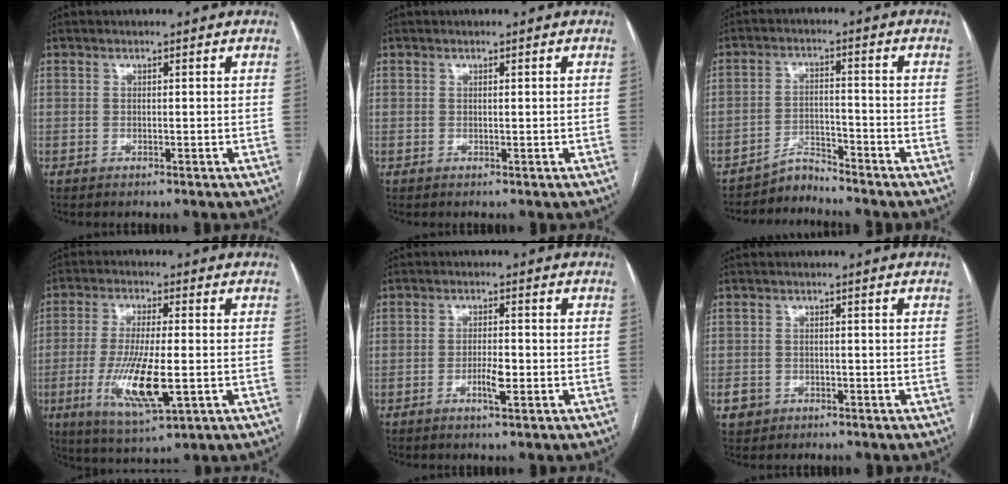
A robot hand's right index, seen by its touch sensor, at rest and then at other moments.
{"total": 0.0}
{"total": 3.6, "force": [-3.5, 0.2, -1.0], "torque": [0.025, 0.000, -0.060]}
{"total": 11.8, "force": [-2.7, 2.3, 11.2], "torque": [-0.226, -0.023, -0.043]}
{"total": 3.5, "force": [-1.3, 0.7, 3.2], "torque": [-0.060, 0.000, -0.021]}
{"total": 2.9, "force": [-1.3, 2.6, 0.3], "torque": [-0.003, 0.009, -0.017]}